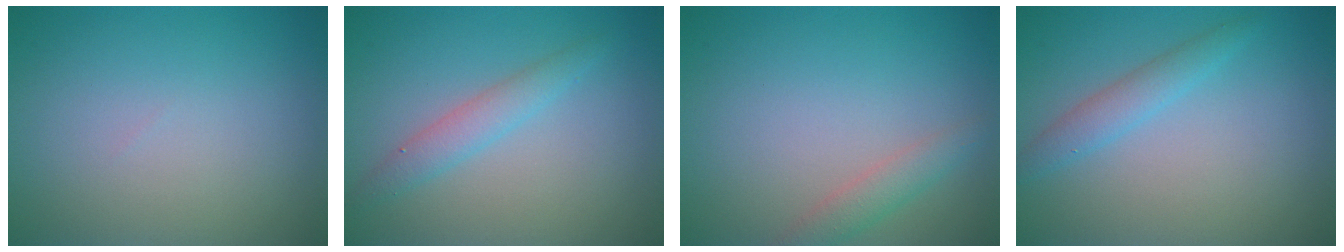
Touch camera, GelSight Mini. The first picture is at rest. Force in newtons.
{"total": 2.2, "press": 2.2, "slide": 0.0}
{"total": 1.9, "press": 1.9, "slide": 0.0}
{"total": 2.0, "press": 2.0, "slide": 0.1}